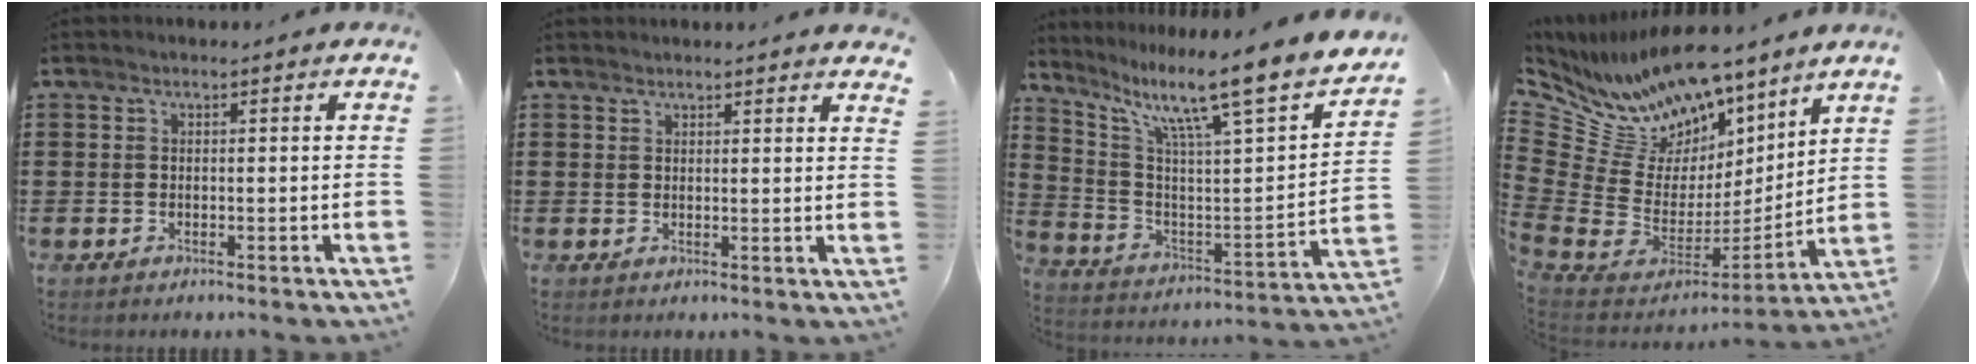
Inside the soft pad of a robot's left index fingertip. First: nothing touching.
{"total": 1.8, "force": [1.8, 0.0, 0.1], "torque": [-0.007, -0.002, 0.037]}
{"total": 10.6, "force": [8.0, 0.4, 6.9], "torque": [-0.143, -0.077, 0.115]}
{"total": 11.1, "force": [10.1, 4.0, 2.3], "torque": [-0.124, -0.097, 0.181]}